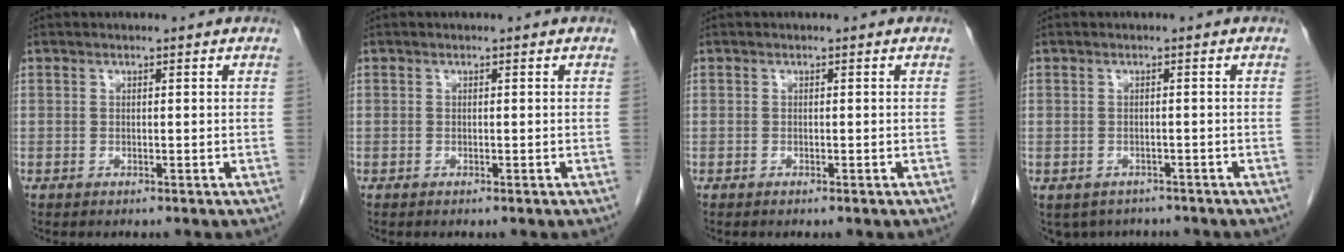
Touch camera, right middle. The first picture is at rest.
{"total": 0.0}
{"total": 0.5, "force": [-0.4, 0.0, 0.3], "torque": [-0.009, -0.001, -0.006]}
{"total": 5.3, "force": [-4.2, 3.0, 0.8], "torque": [0.000, 0.002, -0.055]}